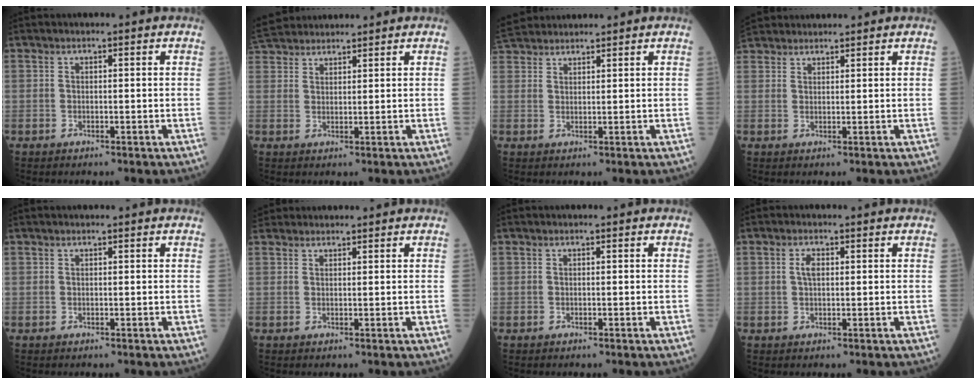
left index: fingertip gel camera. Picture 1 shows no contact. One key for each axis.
{"total": 7.3, "fx": 6.8, "fy": 1.5, "fz": 2.0, "tx": -0.045, "ty": 0.038, "tz": 0.129}
{"total": 5.9, "fx": 5.6, "fy": 1.1, "fz": 1.4, "tx": -0.035, "ty": 0.034, "tz": 0.107}
{"total": 5.9, "fx": 5.5, "fy": 1.7, "fz": 1.1, "tx": -0.026, "ty": 0.036, "tz": 0.103}
{"total": 0.0}
{"total": 2.5, "fx": 2.4, "fy": 0.6, "fz": 0.2, "tx": -0.009, "ty": 0.029, "tz": 0.044}
{"total": 0.0}
{"total": 1.8, "fx": 0.3, "fy": 0.8, "fz": 1.6, "tx": -0.035, "ty": 0.006, "tz": 0.006}